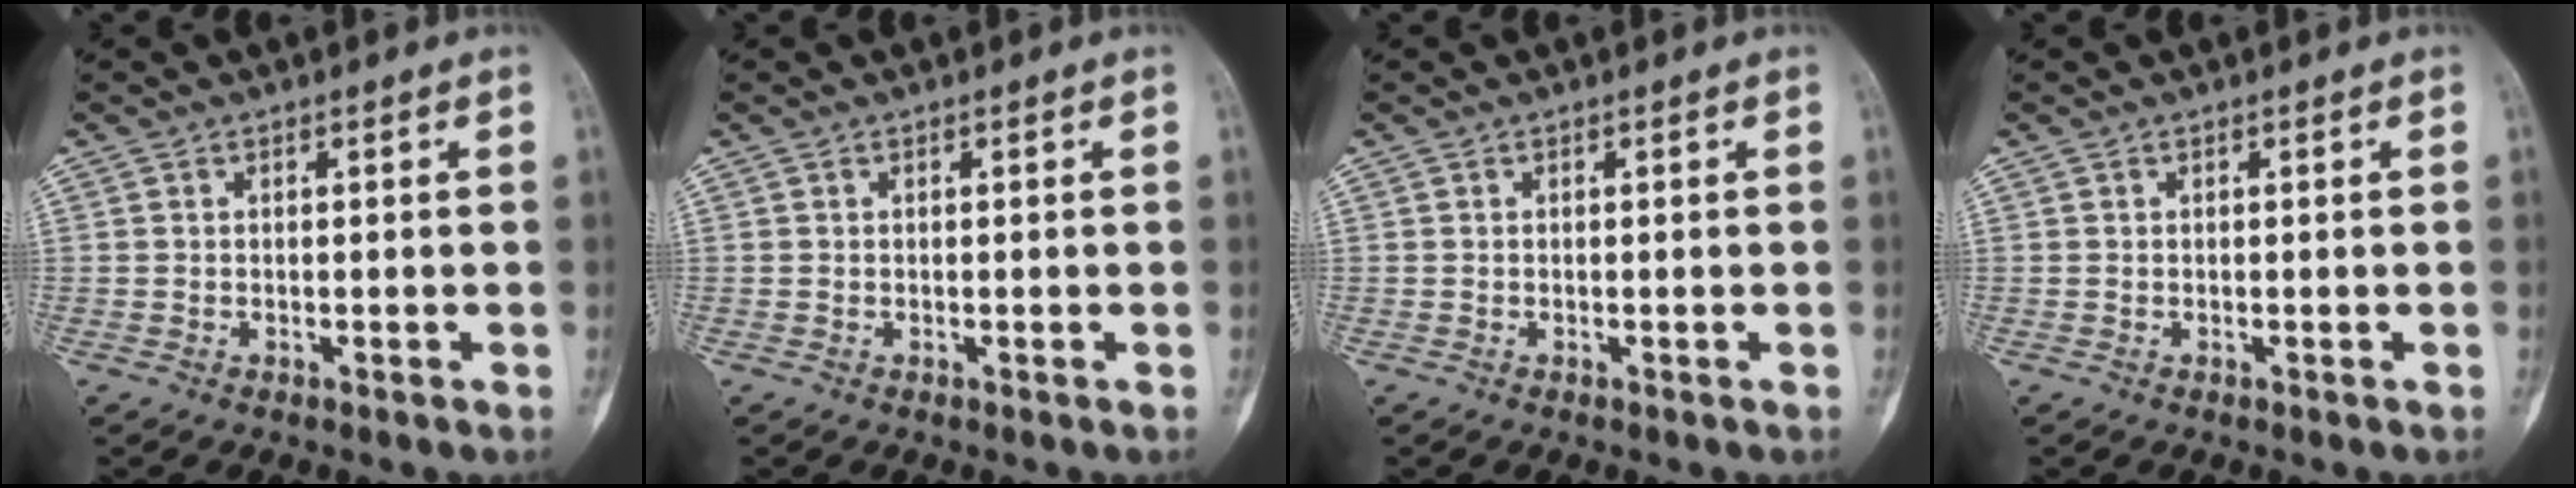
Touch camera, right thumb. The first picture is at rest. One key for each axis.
{"total": 0.0}
{"total": 0.0}
{"total": 0.0}